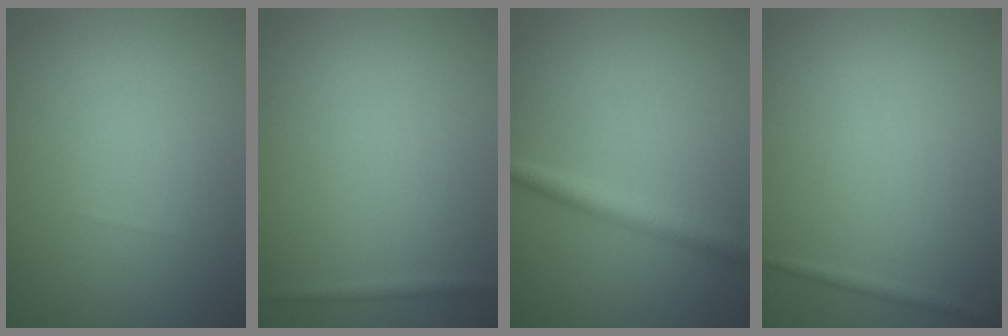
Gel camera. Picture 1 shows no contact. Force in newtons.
{"total": 0.5, "press": 0.5, "slide": 0.1}
{"total": 2.3, "press": 2.3, "slide": 0.0}
{"total": 0.6, "press": 0.6, "slide": 0.1}